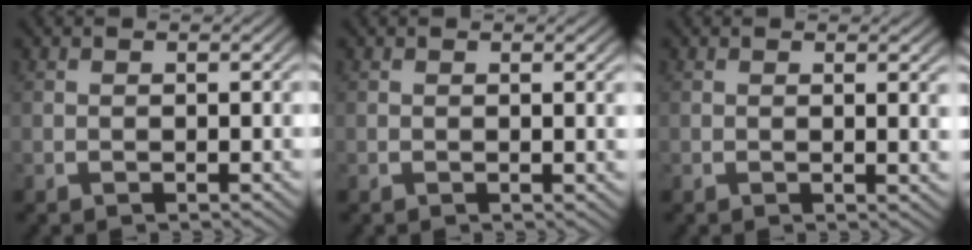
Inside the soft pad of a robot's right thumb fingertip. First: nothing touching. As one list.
[{"total": 0.5, "force": [0.3, -0.1, 0.4], "torque": [-0.007, -0.001, 0.005]}, {"total": 1.1, "force": [0.6, 0.0, 0.9], "torque": [-0.012, -0.005, 0.008]}]